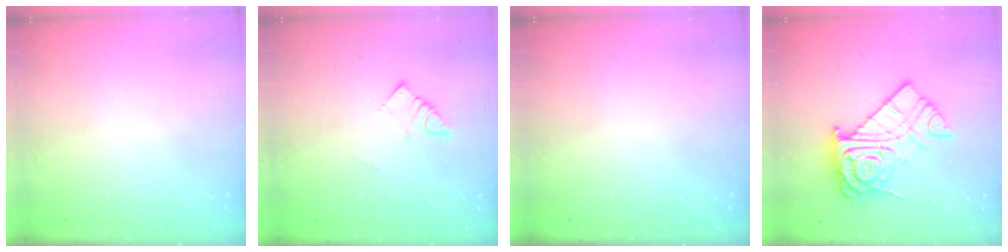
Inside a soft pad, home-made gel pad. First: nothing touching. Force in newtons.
{"total": 2.6, "press": 2.6, "slide": 0.1}
{"total": 0.0}
{"total": 16.8, "press": 16.7, "slide": 1.7}